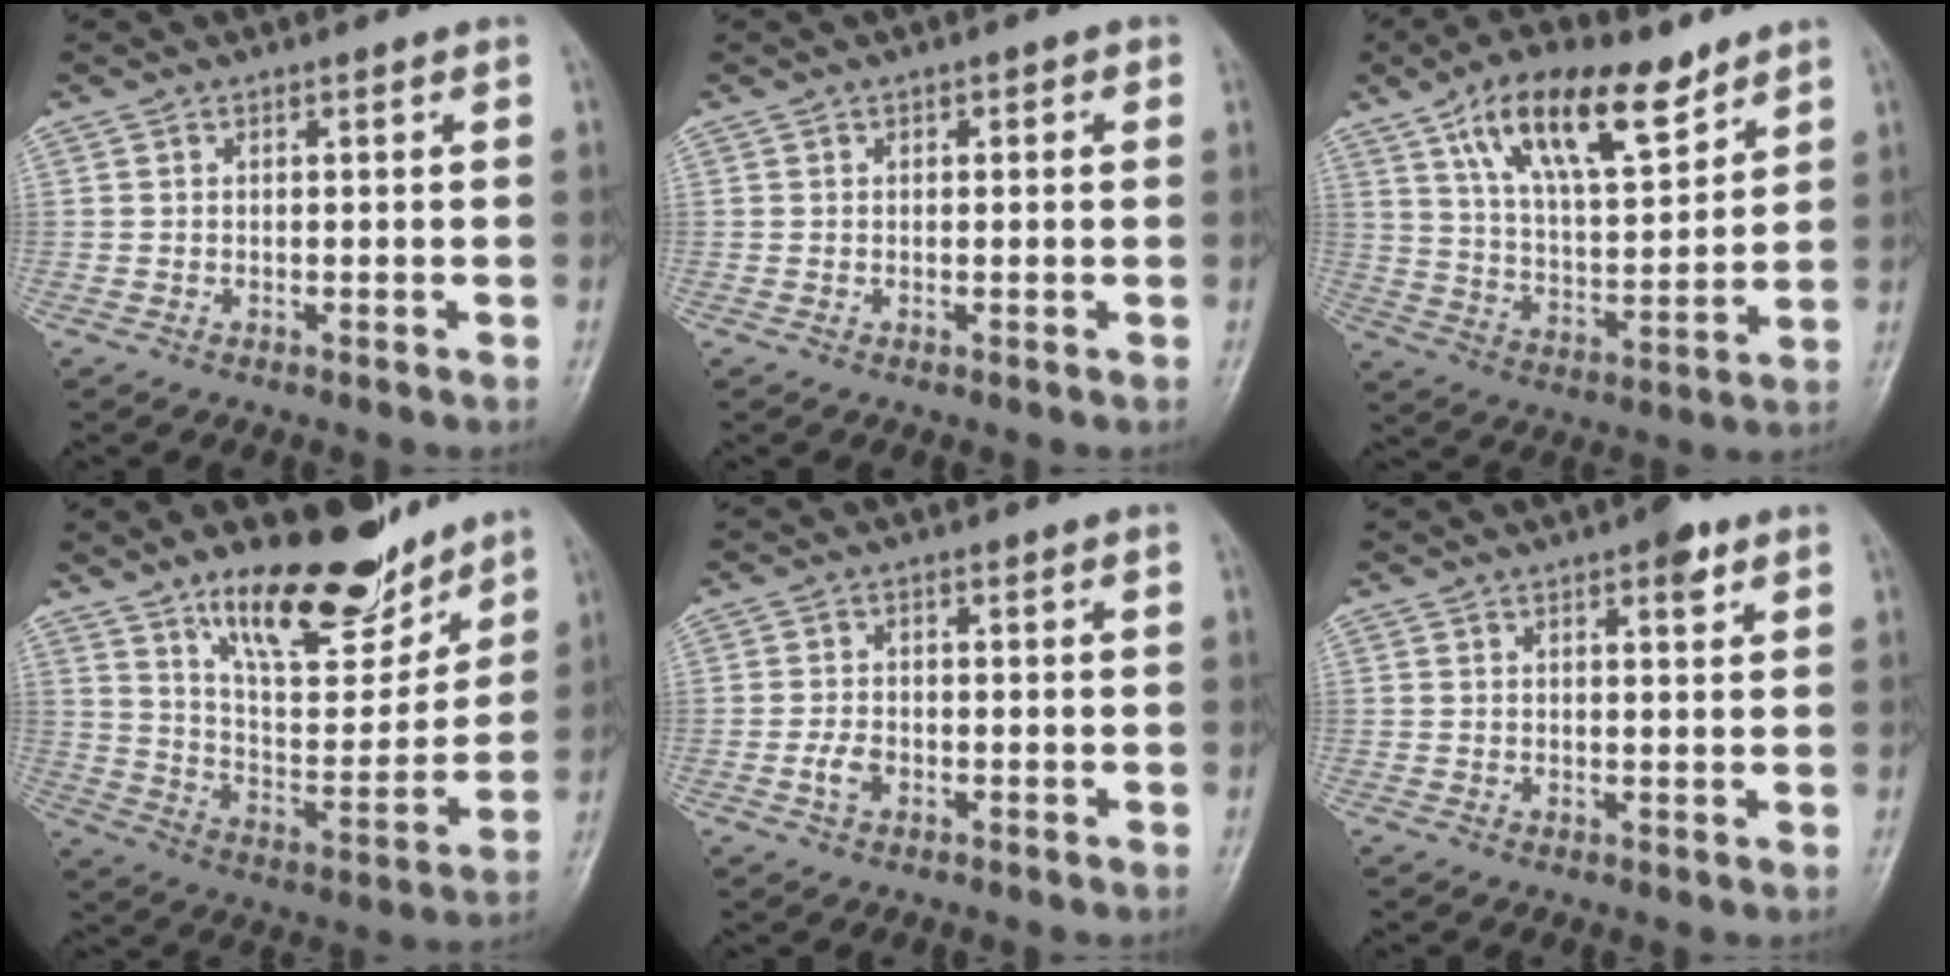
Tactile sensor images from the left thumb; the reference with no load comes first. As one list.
[{"total": 1.5, "force": [0.5, 0.9, 1.1], "torque": [-0.007, 0.002, 0.003]}, {"total": 17.1, "force": [10.2, 6.8, 11.9], "torque": [-0.171, -0.044, 0.182]}, {"total": 19.0, "force": [13.7, 7.1, 11.0], "torque": [-0.124, -0.090, 0.228]}, {"total": 2.5, "force": [-1.2, 1.6, 1.4], "torque": [-0.032, 0.008, -0.026]}, {"total": 3.3, "force": [1.8, 1.2, 2.5], "torque": [-0.026, -0.005, 0.021]}]